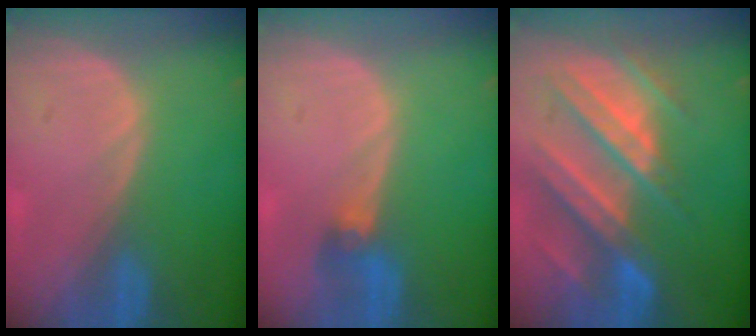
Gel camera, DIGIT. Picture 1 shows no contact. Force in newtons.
{"total": 2.9, "press": 2.6, "slide": 1.2}
{"total": 11.1, "press": 9.9, "slide": 5.1}